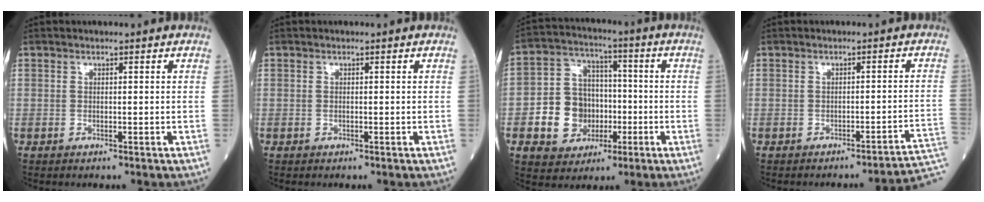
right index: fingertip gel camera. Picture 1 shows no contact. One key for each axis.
{"total": 0.0}
{"total": 10.4, "fx": -2.5, "fy": 8.9, "fz": 4.7, "tx": -0.099, "ty": 0.030, "tz": -0.038}
{"total": 7.1, "fx": -6.4, "fy": -1.3, "fz": 2.8, "tx": -0.006, "ty": 0.007, "tz": -0.074}